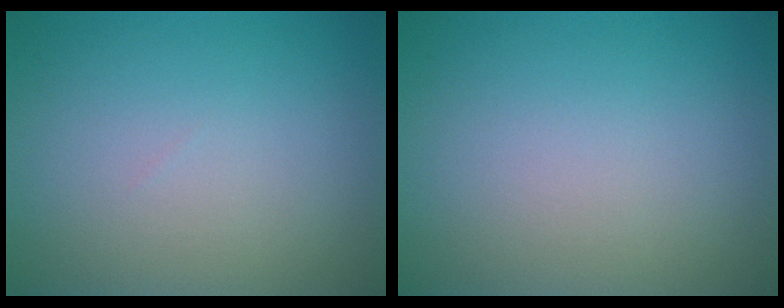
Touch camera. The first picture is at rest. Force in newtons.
{"total": 0.0}